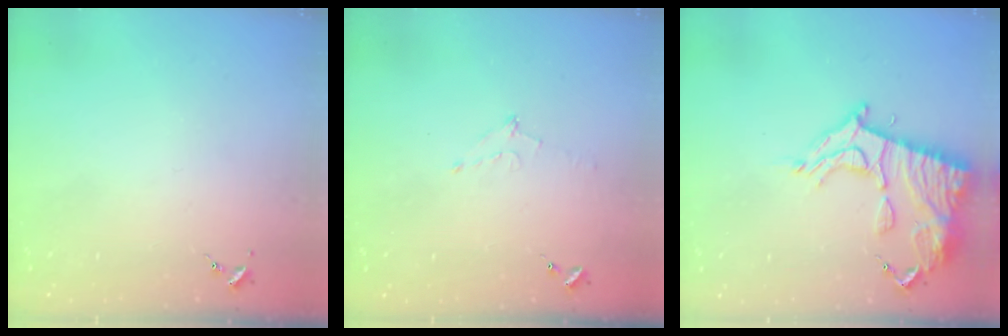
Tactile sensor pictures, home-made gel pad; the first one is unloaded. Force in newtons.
{"total": 6.8, "press": 6.7, "slide": 1.0}
{"total": 15.9, "press": 15.9, "slide": 1.4}